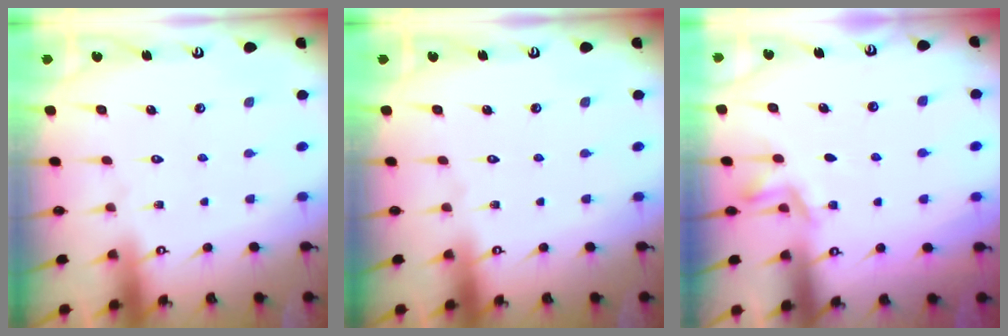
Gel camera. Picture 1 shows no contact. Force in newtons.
{"total": 0.0}
{"total": 2.7, "press": 2.3, "slide": 1.5}